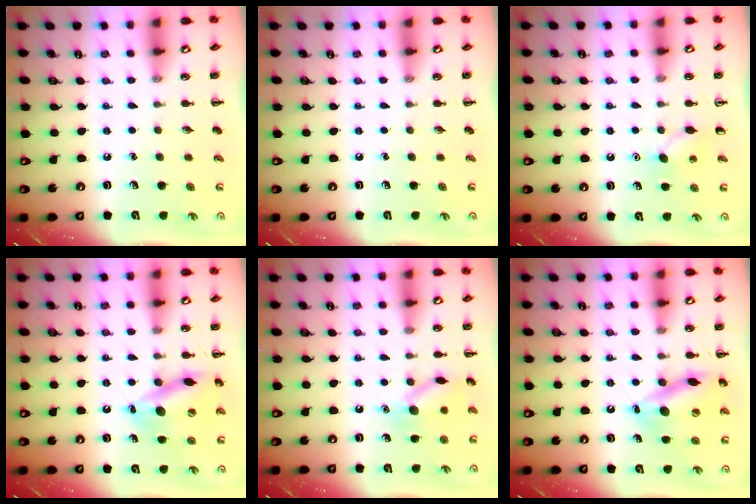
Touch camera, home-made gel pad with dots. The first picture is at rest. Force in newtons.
{"total": 0.0}
{"total": 5.9, "press": 5.6, "slide": 1.7}
{"total": 14.8, "press": 14.5, "slide": 2.7}
{"total": 10.9, "press": 10.9, "slide": 0.5}
{"total": 14.8, "press": 14.5, "slide": 2.7}